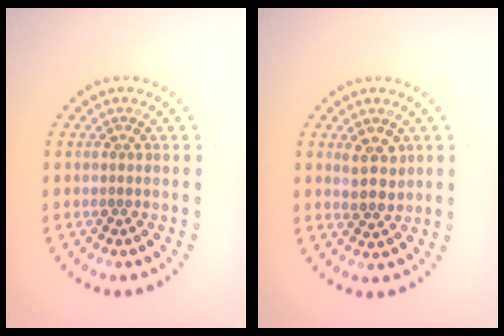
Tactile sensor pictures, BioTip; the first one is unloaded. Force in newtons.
{"total": 2.4, "press": 2.2, "slide": 0.7}